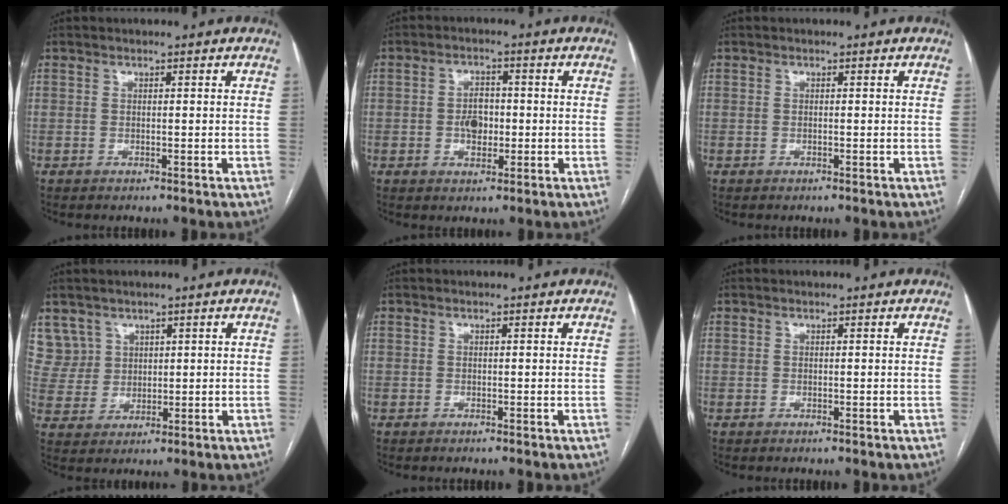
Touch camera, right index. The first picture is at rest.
{"total": 4.1, "force": [-0.5, 2.7, 3.0], "torque": [-0.049, 0.009, -0.006]}
{"total": 0.0}
{"total": 6.2, "force": [3.6, 5.0, -0.2], "torque": [0.009, 0.015, 0.082]}
{"total": 0.0}
{"total": 0.0}